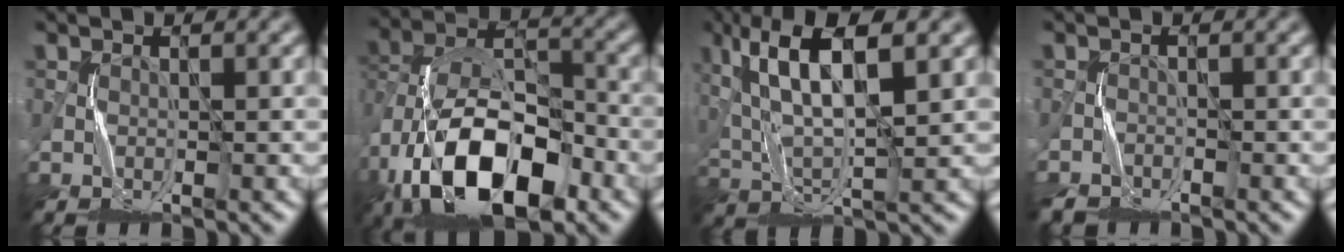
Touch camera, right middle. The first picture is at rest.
{"total": 14.1, "force": [-6.2, 7.6, 10.0], "torque": [-0.172, -0.011, -0.113]}
{"total": 9.2, "force": [3.9, 2.5, 7.9], "torque": [-0.159, 0.011, 0.080]}
{"total": 2.0, "force": [-1.9, 0.5, 0.0], "torque": [0.003, -0.011, -0.044]}